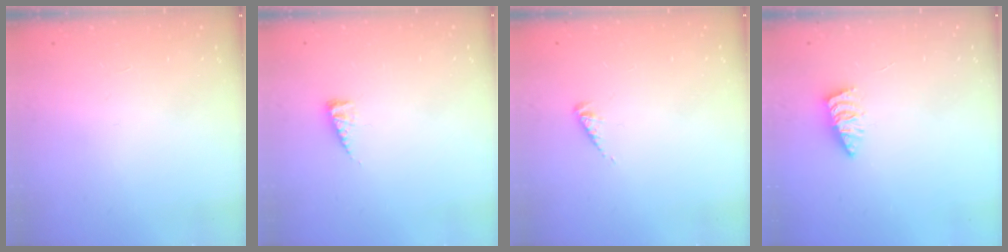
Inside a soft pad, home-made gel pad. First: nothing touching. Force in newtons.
{"total": 4.1, "press": 4.0, "slide": 0.6}
{"total": 2.1, "press": 2.0, "slide": 0.4}
{"total": 2.6, "press": 2.6, "slide": 0.2}